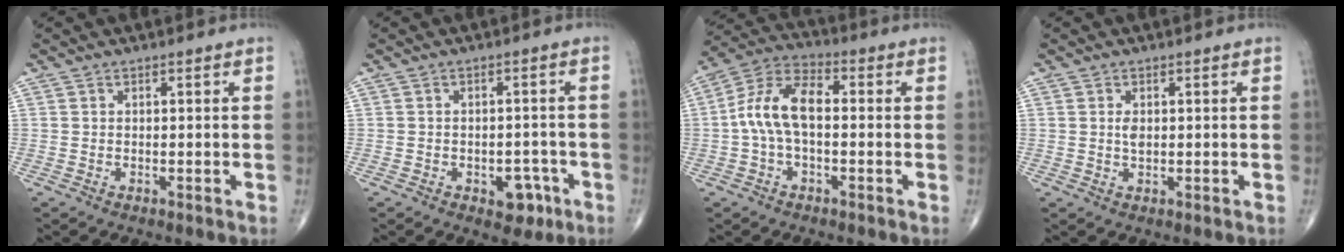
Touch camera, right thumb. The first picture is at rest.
{"total": 5.1, "force": [-2.4, 3.2, 3.2], "torque": [-0.017, 0.015, -0.026]}
{"total": 10.6, "force": [-0.3, 5.7, 9.0], "torque": [-0.178, 0.035, -0.014]}
{"total": 1.6, "force": [0.3, 0.8, 1.3], "torque": [-0.024, -0.003, 0.007]}